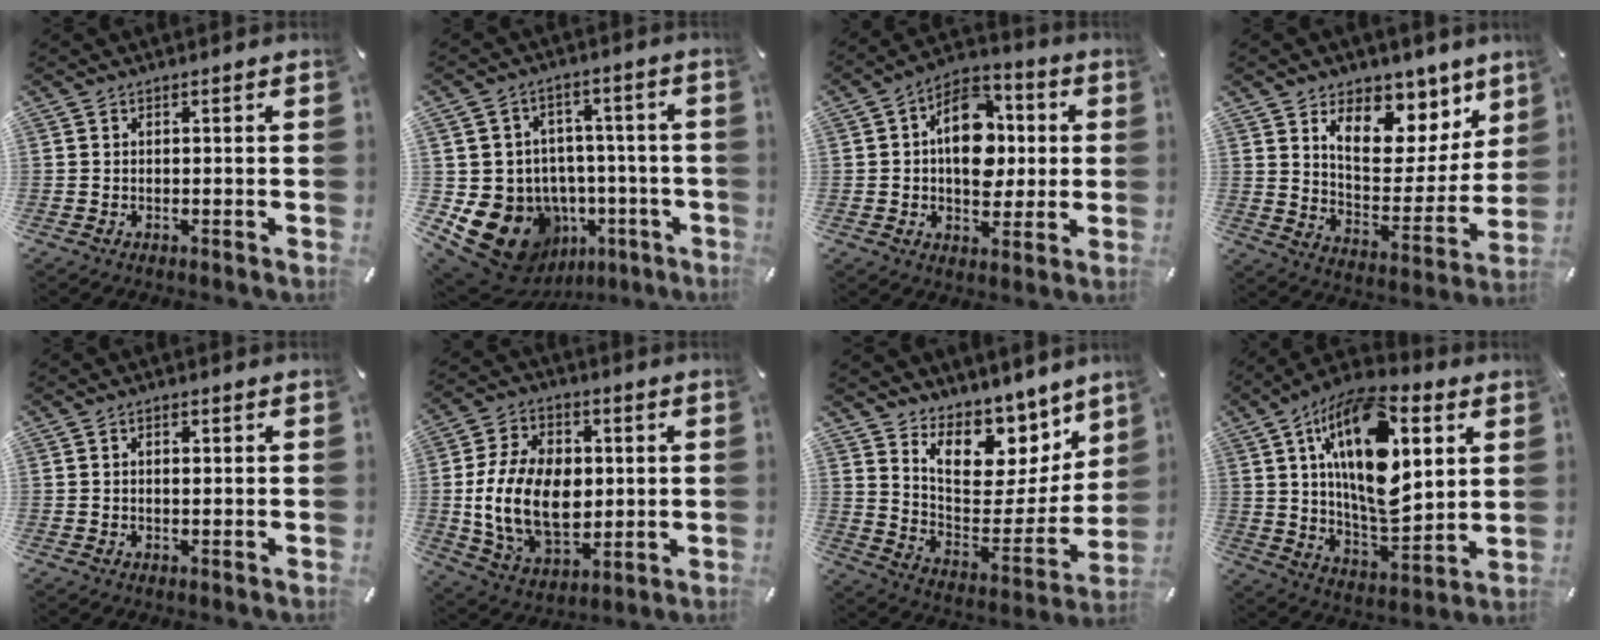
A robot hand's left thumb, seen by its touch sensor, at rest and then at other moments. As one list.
[{"total": 17.3, "force": [-6.0, 14.2, 7.9], "torque": [-0.124, 0.022, -0.068]}, {"total": 15.0, "force": [1.0, 10.7, 10.4], "torque": [-0.137, 0.005, 0.018]}, {"total": 14.9, "force": [9.7, 8.7, 7.3], "torque": [-0.097, -0.077, 0.169]}, {"total": 1.4, "force": [0.1, 0.8, 1.1], "torque": [-0.015, 0.001, -0.001]}, {"total": 18.8, "force": [-0.3, 13.3, 13.3], "torque": [-0.275, 0.008, -0.003]}, {"total": 13.7, "force": [10.2, 7.9, 4.6], "torque": [-0.062, -0.101, 0.180]}, {"total": 23.1, "force": [8.5, 11.5, 18.1], "torque": [-0.331, -0.042, 0.134]}]